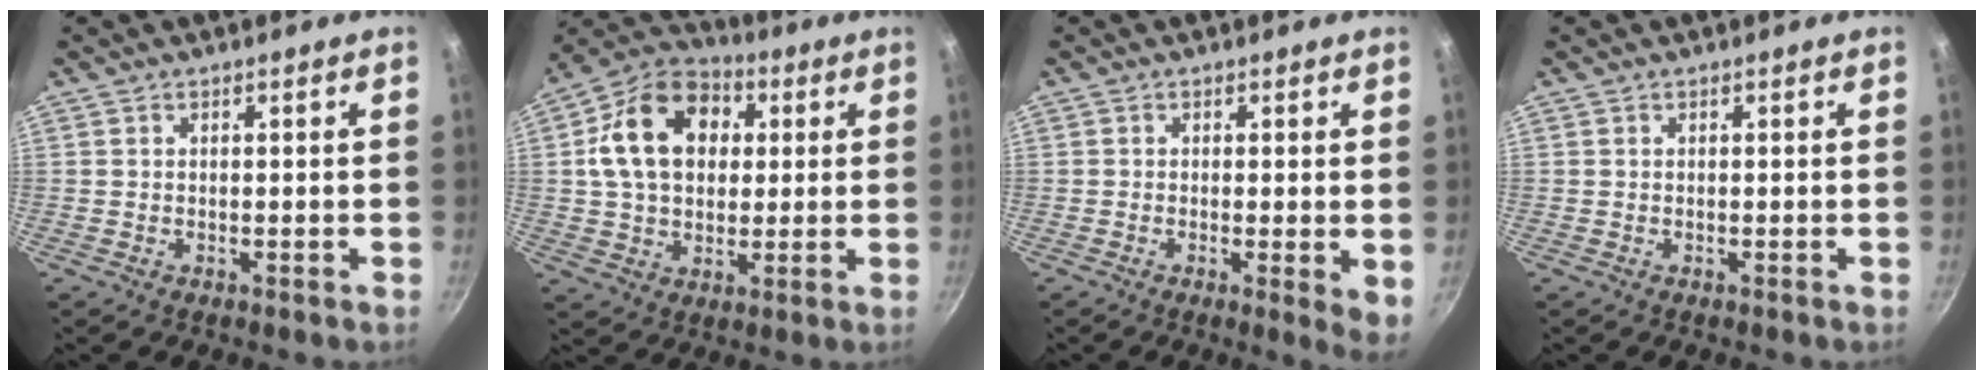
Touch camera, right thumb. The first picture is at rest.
{"total": 17.4, "force": [3.7, 12.8, 11.1], "torque": [-0.164, 0.021, 0.049]}
{"total": 4.5, "force": [-0.3, 1.0, 4.4], "torque": [-0.054, -0.016, -0.007]}
{"total": 0.0}